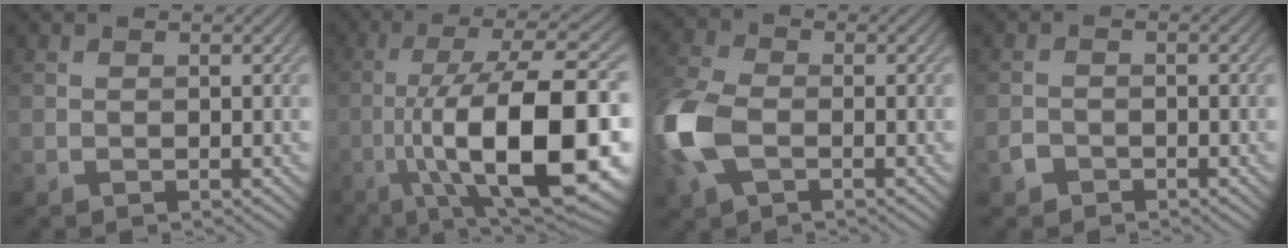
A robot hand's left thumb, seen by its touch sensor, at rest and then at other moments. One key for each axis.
{"total": 17.6, "fx": -4.8, "fy": 5.6, "fz": 15.9, "tx": -0.256, "ty": 0.006, "tz": -0.076}
{"total": 9.3, "fx": -2.5, "fy": 5.6, "fz": 7.0, "tx": -0.208, "ty": -0.009, "tz": -0.062}
{"total": 1.6, "fx": -1.2, "fy": 1.1, "fz": 0.3, "tx": -0.006, "ty": 0.001, "tz": -0.028}